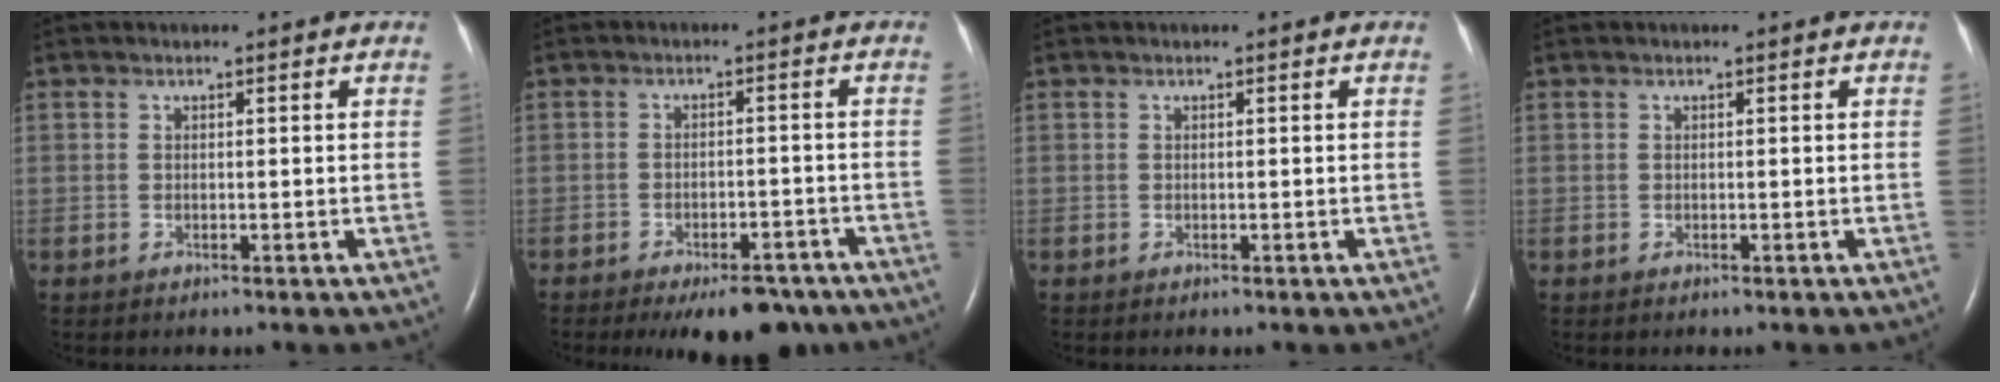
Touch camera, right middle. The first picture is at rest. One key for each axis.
{"total": 9.2, "fx": -7.0, "fy": 3.6, "fz": 4.8, "tx": -0.057, "ty": 0.002, "tz": -0.099}
{"total": 0.0}
{"total": 0.0}